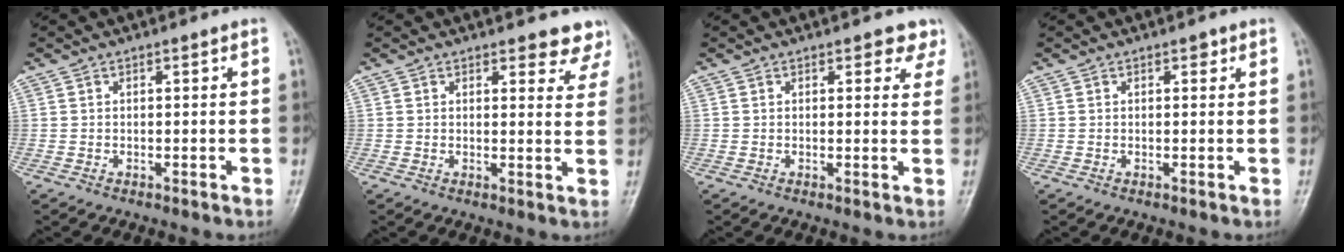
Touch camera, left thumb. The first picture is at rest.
{"total": 6.0, "force": [5.4, 2.3, 1.3], "torque": [0.023, -0.031, 0.042]}
{"total": 3.7, "force": [2.5, 2.1, 1.6], "torque": [0.014, -0.011, 0.020]}
{"total": 1.1, "force": [0.6, 0.7, 0.6], "torque": [0.001, -0.001, 0.005]}